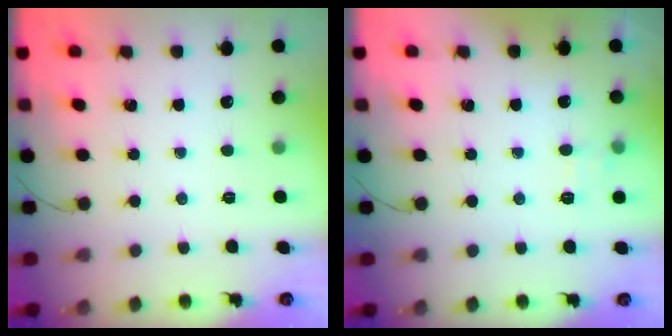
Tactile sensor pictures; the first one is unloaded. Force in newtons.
{"total": 7.2, "press": 7.0, "slide": 1.5}